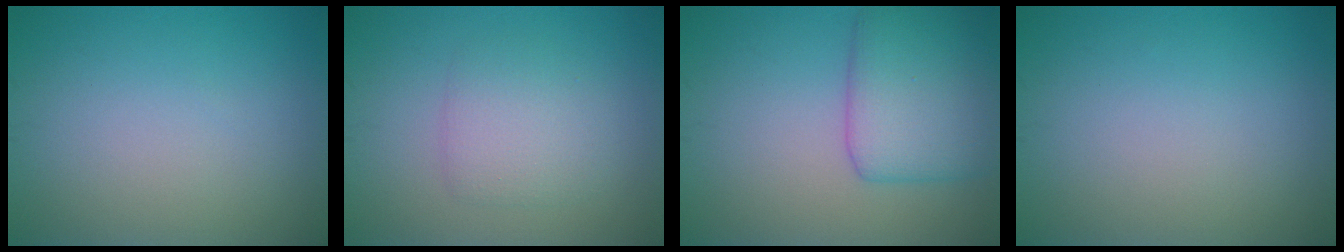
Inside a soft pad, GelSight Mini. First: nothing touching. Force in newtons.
{"total": 2.8, "press": 2.8, "slide": 0.0}
{"total": 5.7, "press": 5.7, "slide": 0.2}
{"total": 0.0}